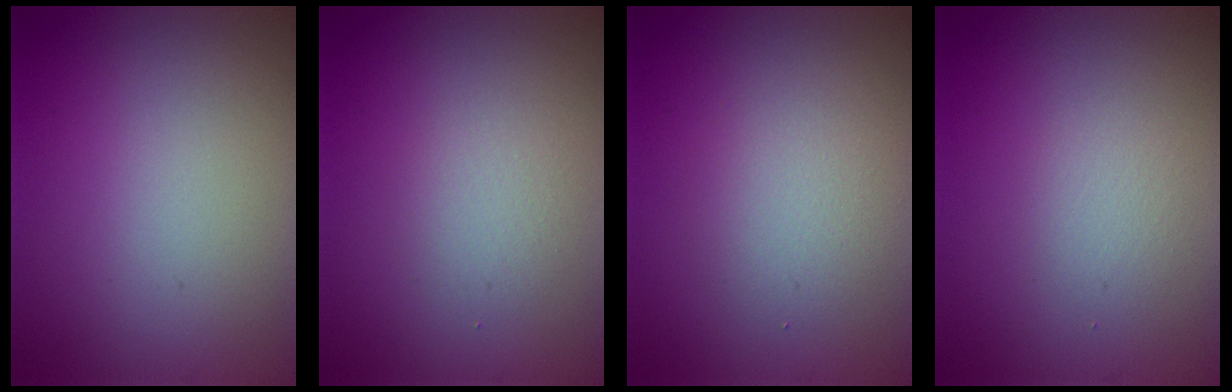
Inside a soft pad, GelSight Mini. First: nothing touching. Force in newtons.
{"total": 1.6, "press": 1.6, "slide": 0.2}
{"total": 2.5, "press": 2.5, "slide": 0.2}
{"total": 1.2, "press": 1.2, "slide": 0.0}